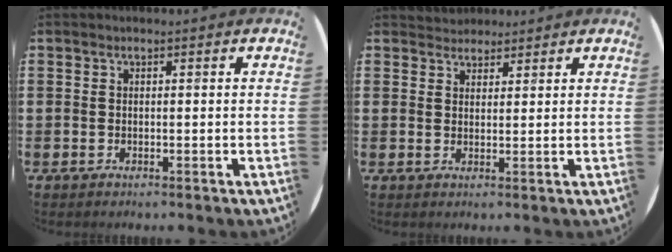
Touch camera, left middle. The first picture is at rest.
{"total": 2.2, "force": [2.1, 0.6, -0.2], "torque": [0.000, 0.001, 0.040]}